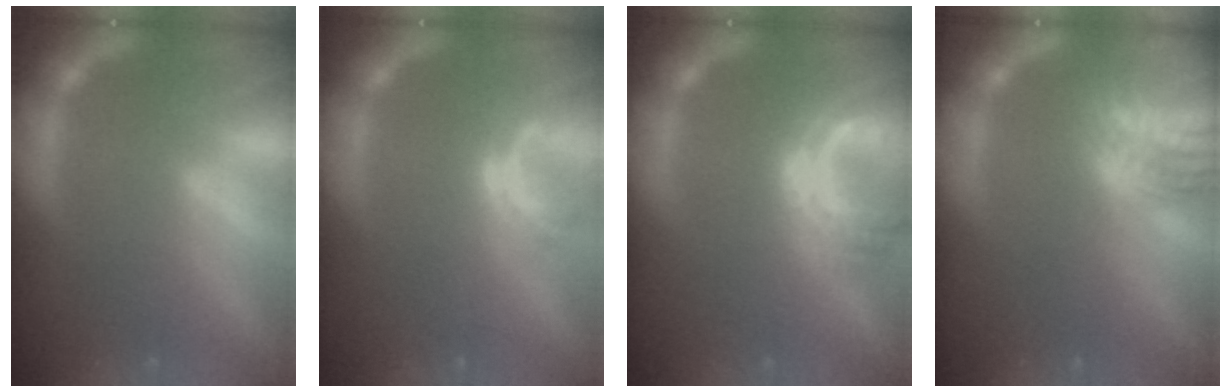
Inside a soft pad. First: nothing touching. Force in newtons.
{"total": 2.0}
{"total": 5.5}
{"total": 10.1}